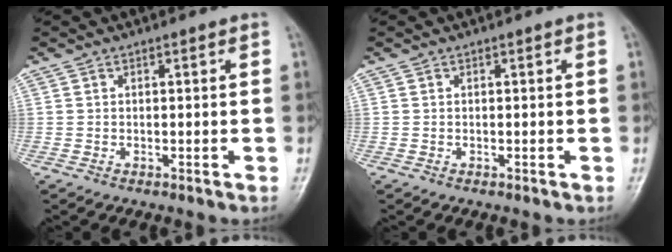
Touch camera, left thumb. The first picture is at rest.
{"total": 0.0}